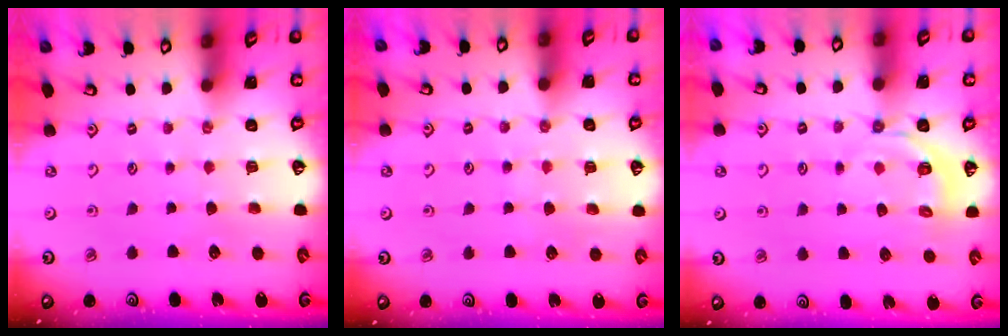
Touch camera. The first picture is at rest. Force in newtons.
{"total": 4.3, "press": 4.3, "slide": 0.5}
{"total": 4.2, "press": 3.8, "slide": 1.8}